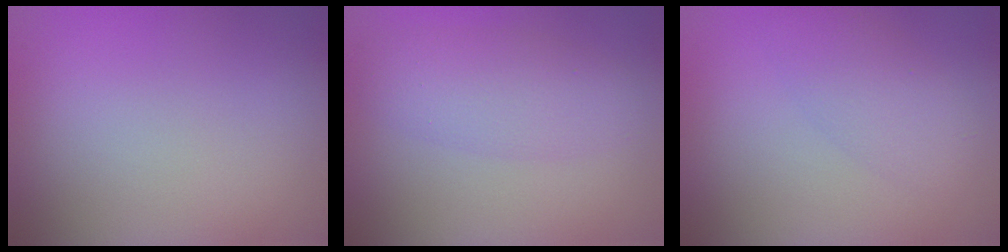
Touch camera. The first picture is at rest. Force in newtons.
{"total": 3.7, "press": 3.7, "slide": 0.1}
{"total": 1.9, "press": 1.9, "slide": 0.2}